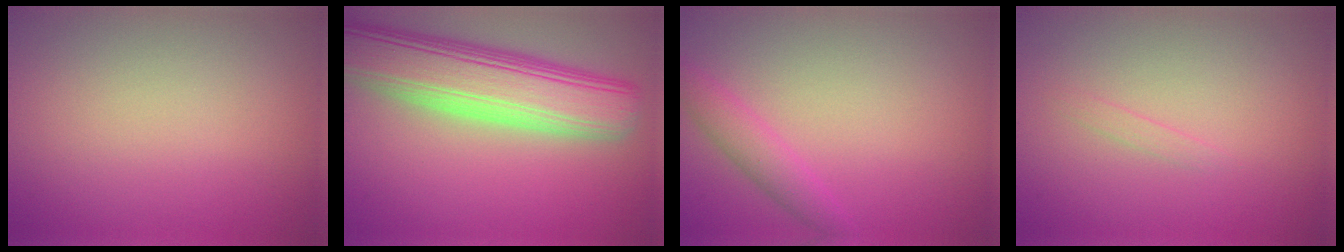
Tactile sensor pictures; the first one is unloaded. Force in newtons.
{"total": 10.4, "press": 10.3, "slide": 1.1}
{"total": 2.2, "press": 2.2, "slide": 0.1}
{"total": 0.6, "press": 0.6, "slide": 0.0}